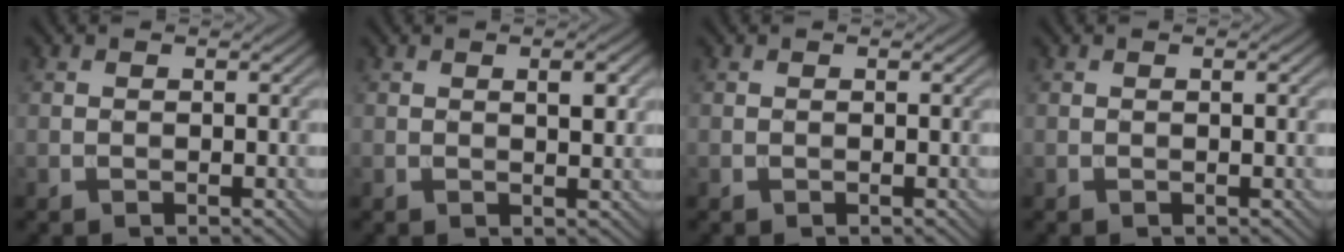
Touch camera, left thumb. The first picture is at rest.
{"total": 2.4, "force": [0.8, 0.7, 2.2], "torque": [-0.036, 0.000, 0.015]}
{"total": 0.0}
{"total": 0.6, "force": [0.1, 0.1, 0.6], "torque": [-0.010, 0.002, 0.002]}